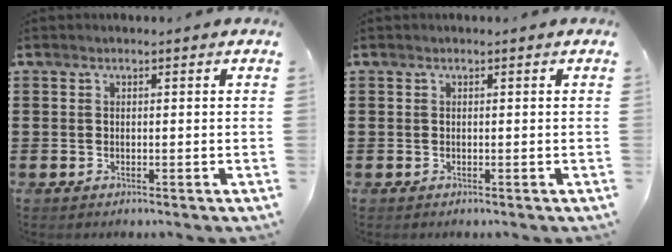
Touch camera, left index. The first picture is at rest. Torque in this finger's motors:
{"motor_torque": [0.00, 0.00, 0.00, 0.00]}